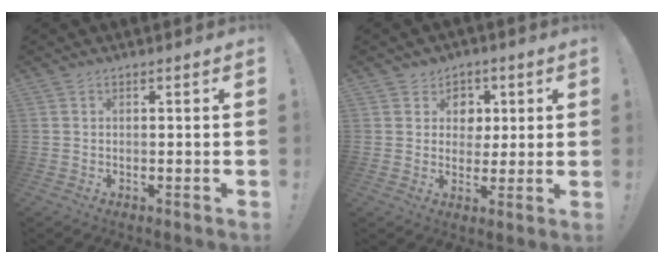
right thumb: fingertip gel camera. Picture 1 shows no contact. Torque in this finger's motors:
{"motor_torque": [-0.01, -0.04, 0.13, 0.02, 0.08]}